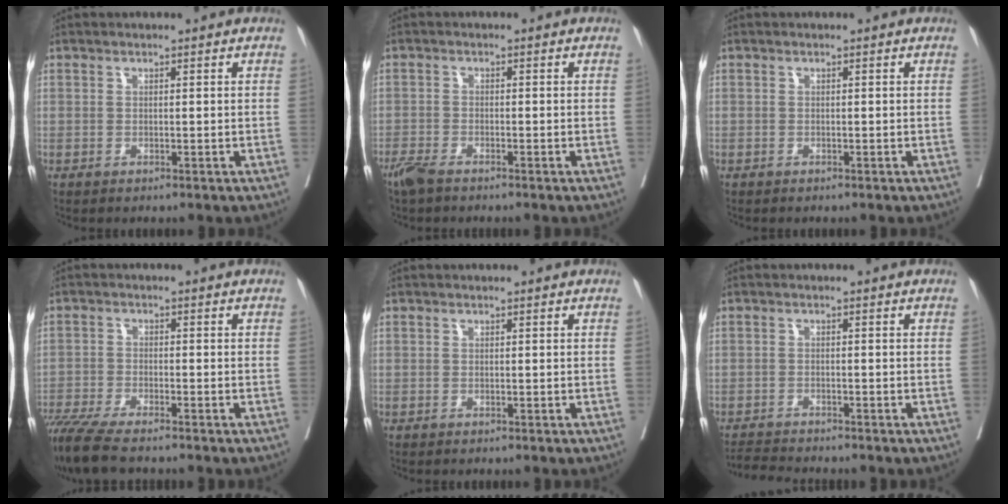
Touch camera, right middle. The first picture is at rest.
{"total": 2.9, "force": [-2.4, 0.6, 1.5], "torque": [-0.034, -0.006, -0.047]}
{"total": 0.0}
{"total": 9.0, "force": [-7.6, 0.7, 4.8], "torque": [-0.083, -0.022, -0.132]}
{"total": 0.0}
{"total": 3.6, "force": [-3.6, -0.4, 0.5], "torque": [-0.009, -0.020, -0.062]}